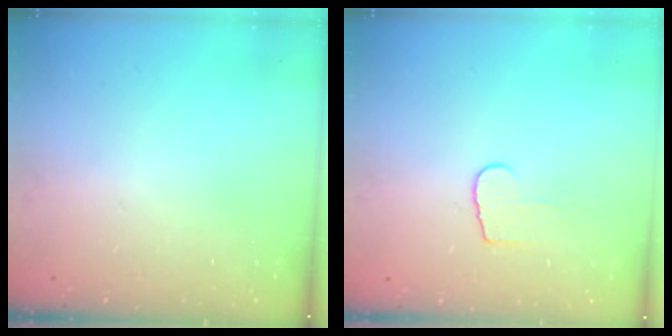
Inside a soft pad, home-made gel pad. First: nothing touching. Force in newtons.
{"total": 5.7, "press": 5.6, "slide": 0.5}